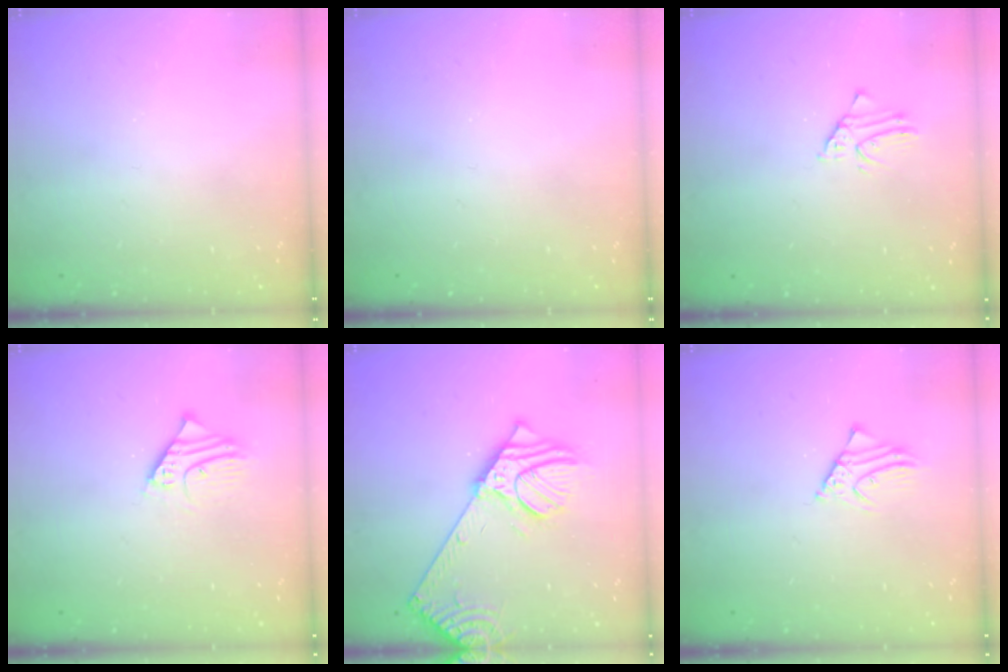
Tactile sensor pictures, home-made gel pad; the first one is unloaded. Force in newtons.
{"total": 0.0}
{"total": 1.5, "press": 1.5, "slide": 0.1}
{"total": 2.9, "press": 2.9, "slide": 0.3}
{"total": 18.3, "press": 17.9, "slide": 3.8}
{"total": 3.0, "press": 3.0, "slide": 0.3}